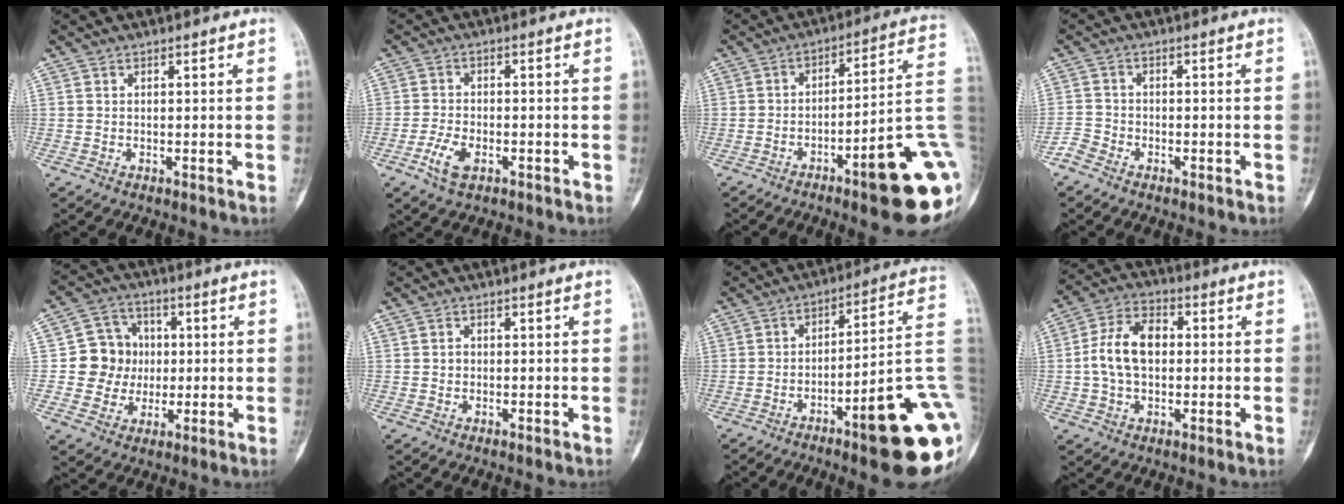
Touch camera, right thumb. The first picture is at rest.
{"total": 4.9, "force": [-2.4, 2.6, 3.4], "torque": [-0.075, 0.008, -0.042]}
{"total": 18.9, "force": [-6.8, 3.3, 17.3], "torque": [-0.164, 0.045, -0.087]}
{"total": 2.6, "force": [-2.1, 1.4, 0.3], "torque": [-0.006, 0.006, -0.046]}
{"total": 9.8, "force": [0.2, 9.4, 2.9], "torque": [-0.004, 0.016, 0.002]}
{"total": 0.9, "force": [-0.1, 0.8, 0.3], "torque": [-0.001, 0.003, -0.001]}
{"total": 21.0, "force": [-7.6, 3.6, 19.2], "torque": [-0.190, 0.046, -0.099]}
{"total": 10.4, "force": [0.3, 6.8, 7.8], "torque": [-0.144, 0.027, 0.001]}